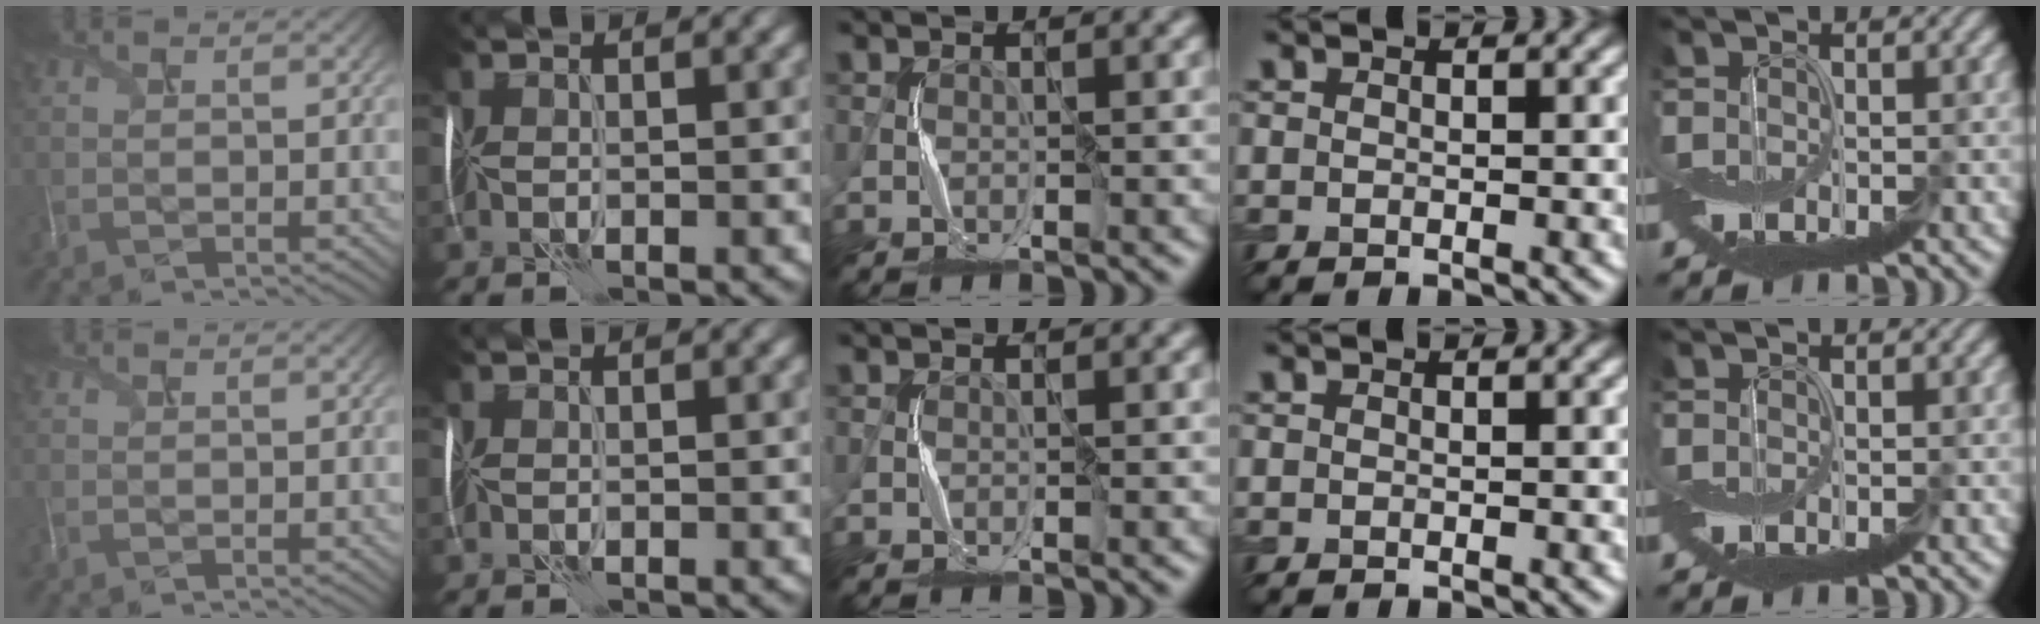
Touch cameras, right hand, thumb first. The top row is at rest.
{}